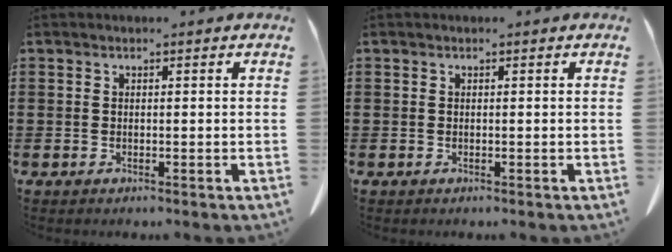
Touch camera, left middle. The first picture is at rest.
{"total": 0.0}